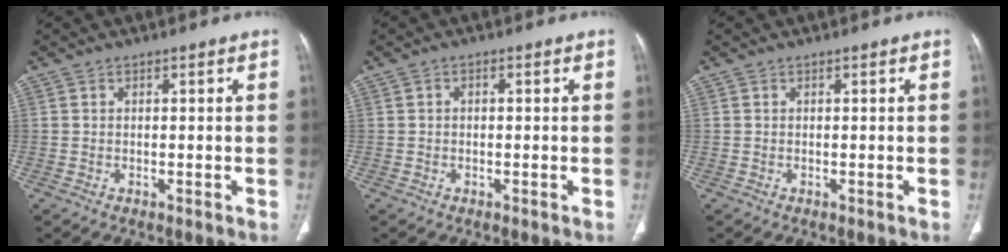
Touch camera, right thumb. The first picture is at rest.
{"total": 0.7, "force": [0.0, 0.5, 0.5], "torque": [-0.006, 0.002, -0.002]}
{"total": 0.0}